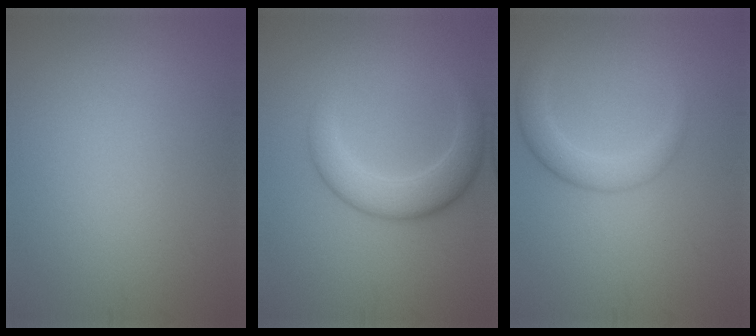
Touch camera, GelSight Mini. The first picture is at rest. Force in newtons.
{"total": 4.2, "press": 4.2, "slide": 0.1}
{"total": 2.9, "press": 2.9, "slide": 0.2}